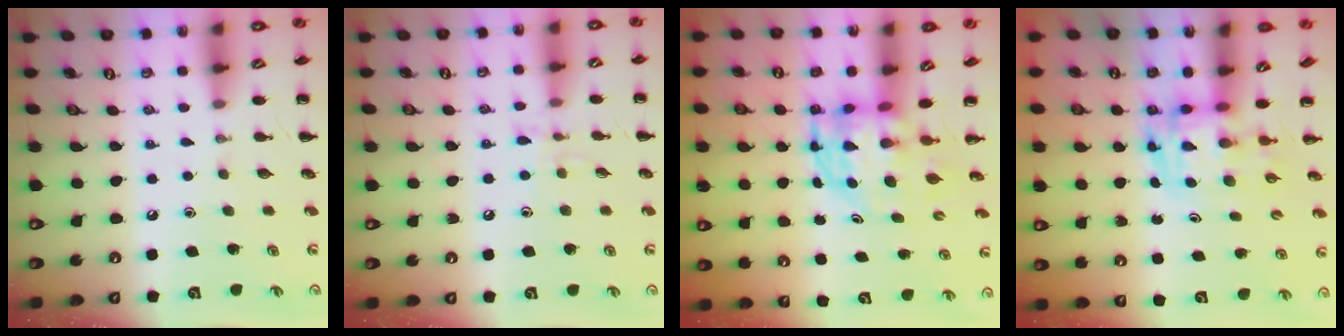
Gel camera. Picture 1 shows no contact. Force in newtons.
{"total": 6.7, "press": 6.6, "slide": 1.5}
{"total": 4.2, "press": 4.0, "slide": 1.1}
{"total": 3.7, "press": 3.6, "slide": 0.7}